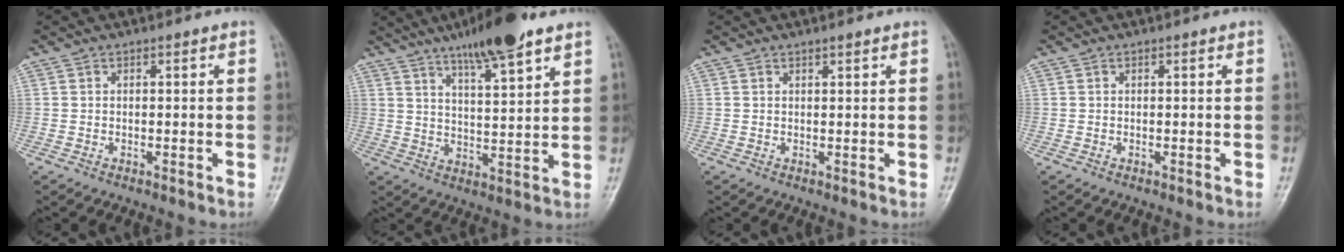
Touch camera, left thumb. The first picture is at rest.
{"total": 12.5, "force": [8.5, 2.2, 8.8], "torque": [-0.133, -0.040, 0.141]}
{"total": 0.8, "force": [0.7, 0.1, 0.5], "torque": [-0.008, -0.004, 0.011]}
{"total": 0.0}